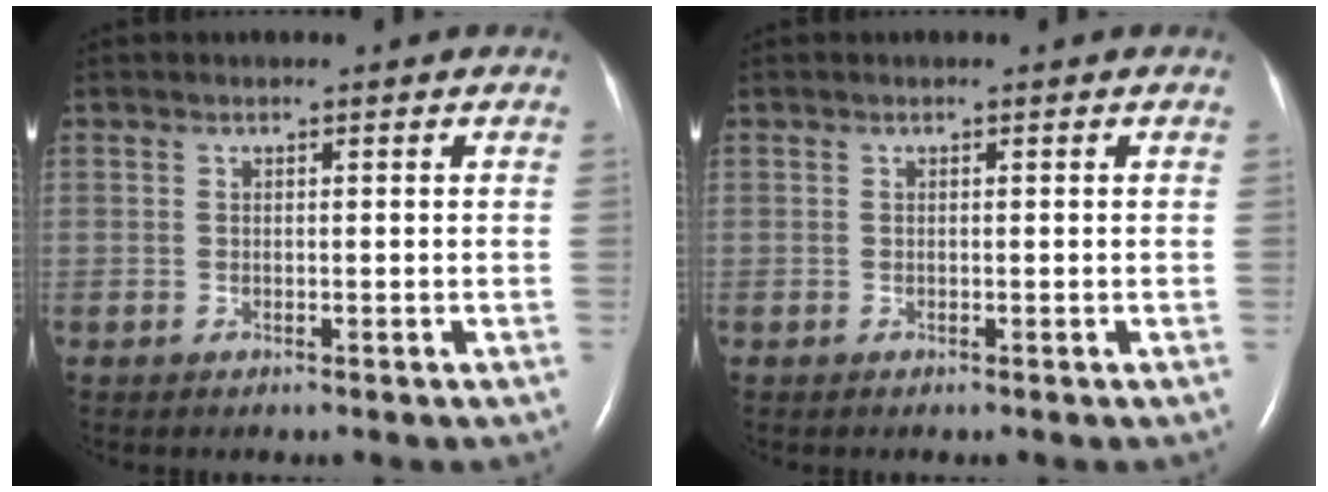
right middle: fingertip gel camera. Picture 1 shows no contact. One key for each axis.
{"total": 0.0}